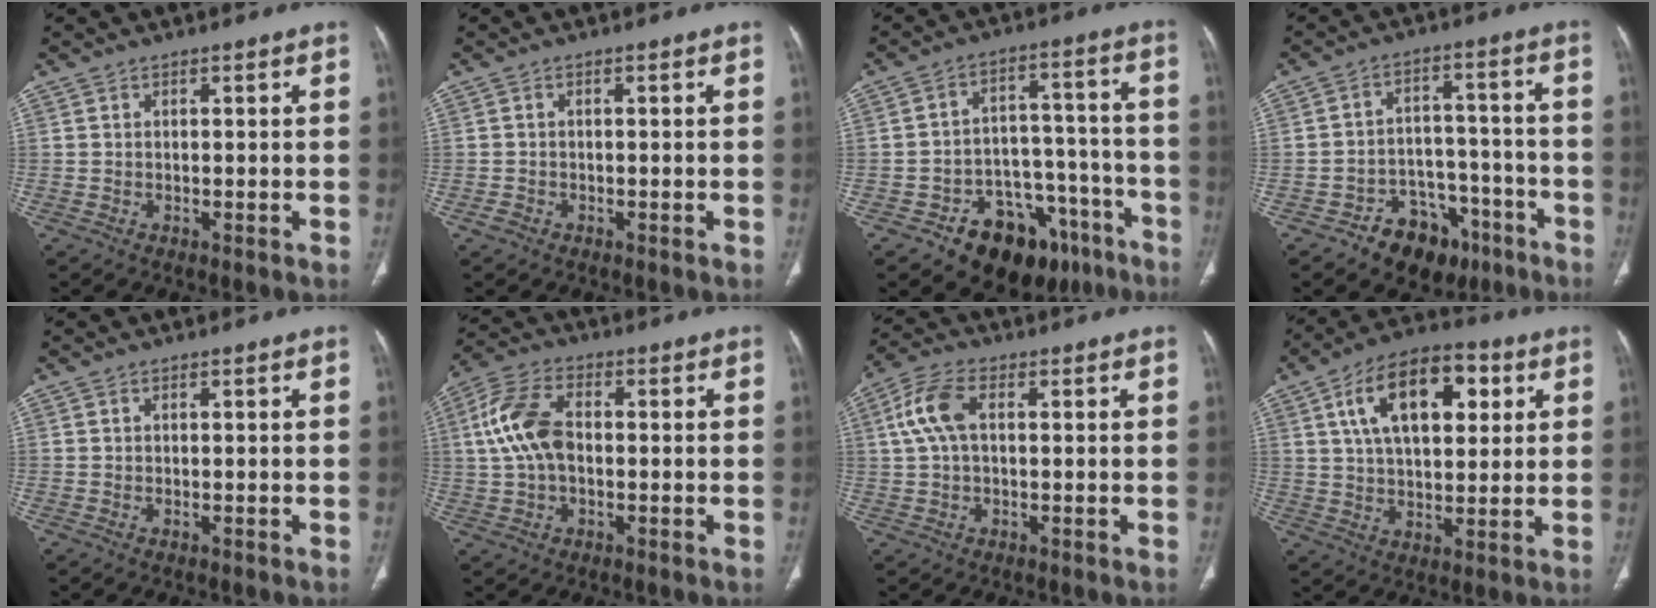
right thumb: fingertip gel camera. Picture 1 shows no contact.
{"total": 1.2, "force": [-0.7, 0.9, 0.4], "torque": [-0.009, 0.003, -0.013]}
{"total": 17.7, "force": [-11.0, 10.9, 8.6], "torque": [-0.070, 0.101, -0.154]}
{"total": 11.3, "force": [-7.1, 7.7, 4.3], "torque": [-0.022, 0.070, -0.099]}
{"total": 0.0}
{"total": 10.6, "force": [0.5, 6.5, 8.4], "torque": [-0.178, 0.023, 0.006]}
{"total": 7.6, "force": [1.3, 4.1, 6.2], "torque": [-0.140, 0.022, 0.025]}
{"total": 17.3, "force": [5.9, 9.3, 13.4], "torque": [-0.190, 0.003, 0.094]}